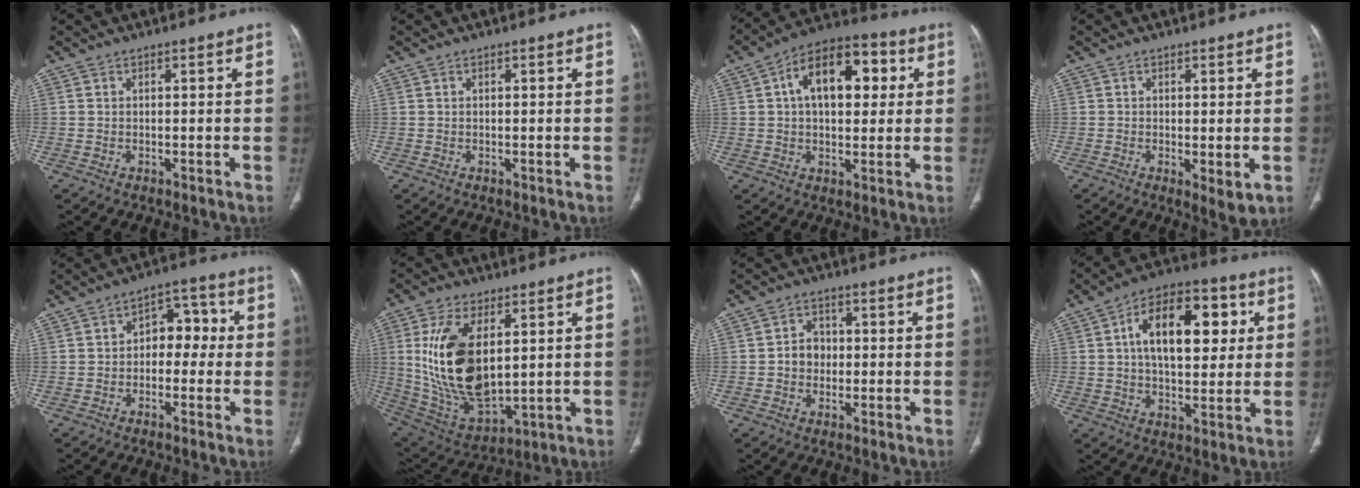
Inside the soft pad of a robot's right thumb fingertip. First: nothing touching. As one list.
[{"total": 0.0}, {"total": 16.1, "force": [3.9, 9.2, 12.6], "torque": [-0.164, 0.022, 0.055]}, {"total": 3.7, "force": [-0.7, 1.3, 3.4], "torque": [-0.056, -0.015, -0.009]}, {"total": 7.6, "force": [-0.2, 5.2, 5.4], "torque": [-0.038, 0.033, -0.016]}, {"total": 20.0, "force": [3.9, 10.5, 16.5], "torque": [-0.312, -0.023, 0.090]}, {"total": 4.2, "force": [-0.3, 3.6, 2.1], "torque": [-0.014, 0.012, -0.012]}, {"total": 17.8, "force": [4.2, 9.8, 14.2], "torque": [-0.189, 0.013, 0.061]}]